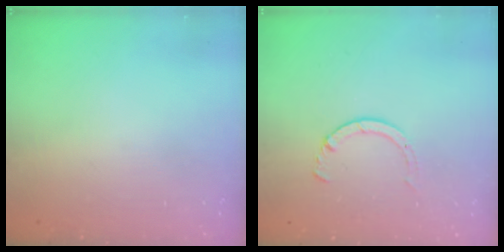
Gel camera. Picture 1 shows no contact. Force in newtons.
{"total": 2.8, "press": 2.8, "slide": 0.4}